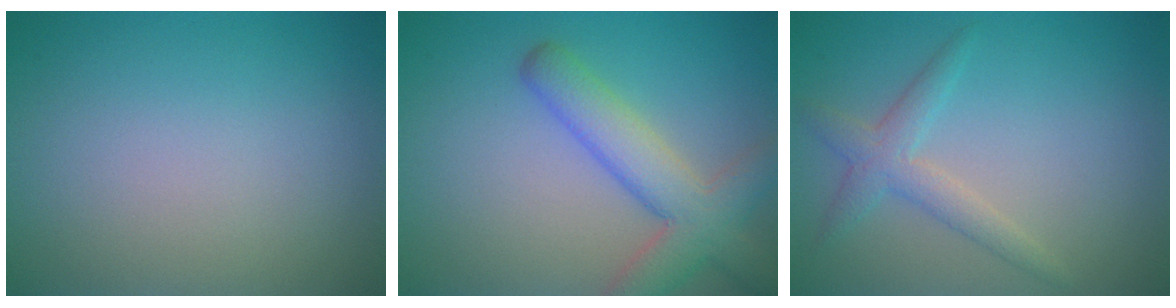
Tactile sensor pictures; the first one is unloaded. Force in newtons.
{"total": 5.8, "press": 5.8, "slide": 0.4}
{"total": 2.5, "press": 2.5, "slide": 0.0}